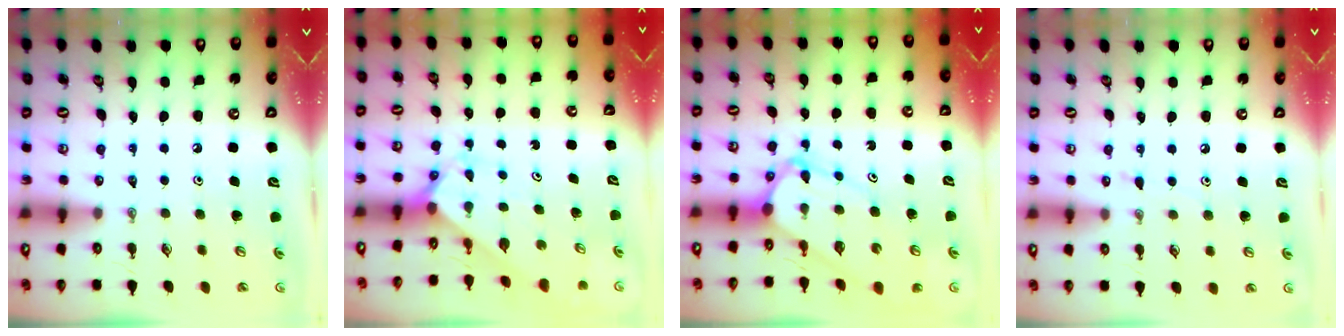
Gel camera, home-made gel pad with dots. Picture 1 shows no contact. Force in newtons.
{"total": 2.0, "press": 2.0, "slide": 0.2}
{"total": 7.6, "press": 7.5, "slide": 0.8}
{"total": 4.7, "press": 4.7, "slide": 0.6}